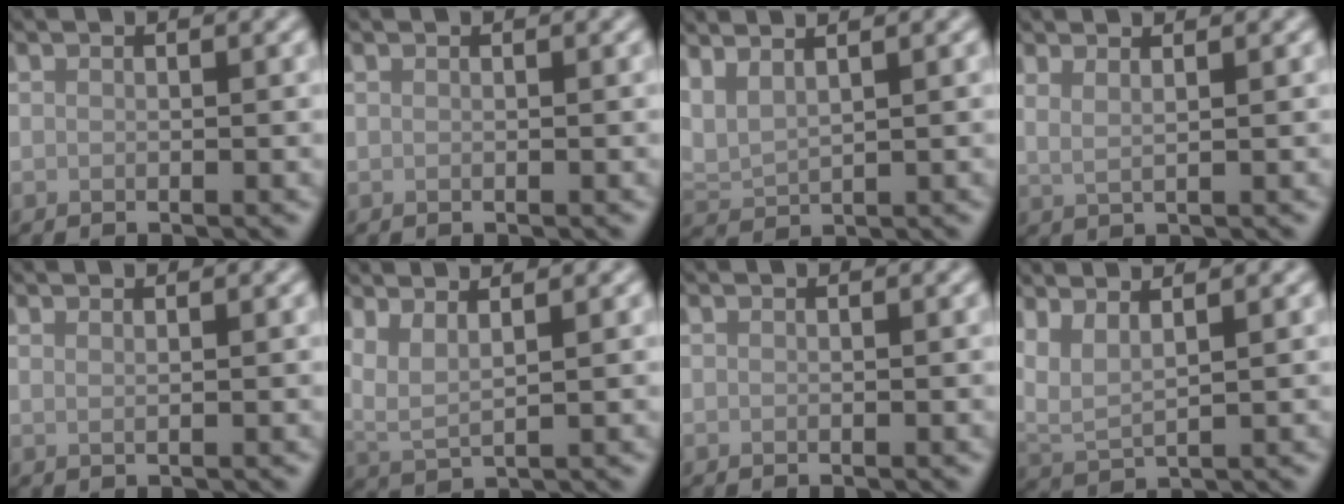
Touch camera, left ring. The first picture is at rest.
{"total": 0.0}
{"total": 3.2, "force": [2.4, 0.9, 1.9], "torque": [-0.051, 0.010, 0.051]}
{"total": 2.3, "force": [1.5, 0.9, 1.5], "torque": [-0.018, -0.002, 0.011]}
{"total": 1.0, "force": [0.7, 0.4, 0.6], "torque": [-0.003, -0.003, 0.004]}
{"total": 3.5, "force": [2.3, 0.9, 2.5], "torque": [-0.055, 0.003, 0.044]}
{"total": 0.0}
{"total": 4.0, "force": [2.7, 1.0, 2.7], "torque": [-0.061, 0.006, 0.052]}